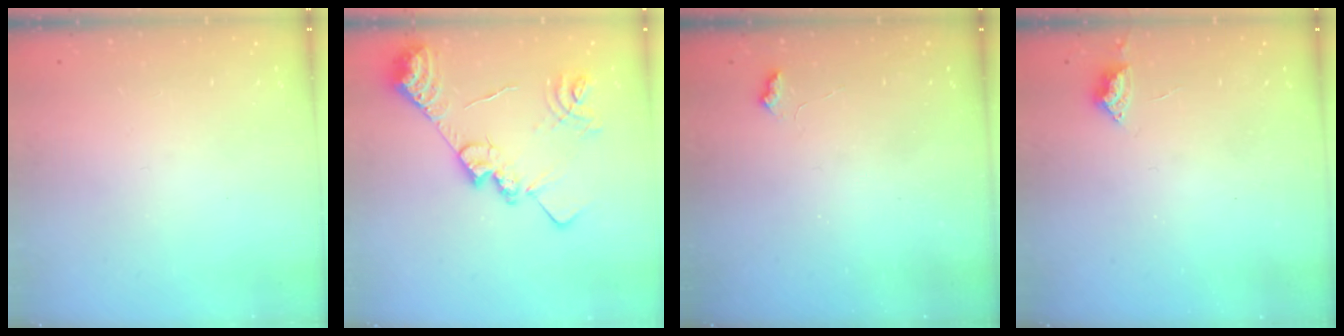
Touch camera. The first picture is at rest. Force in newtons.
{"total": 18.5, "press": 18.4, "slide": 1.4}
{"total": 3.0, "press": 3.0, "slide": 0.5}
{"total": 2.9, "press": 2.8, "slide": 0.4}